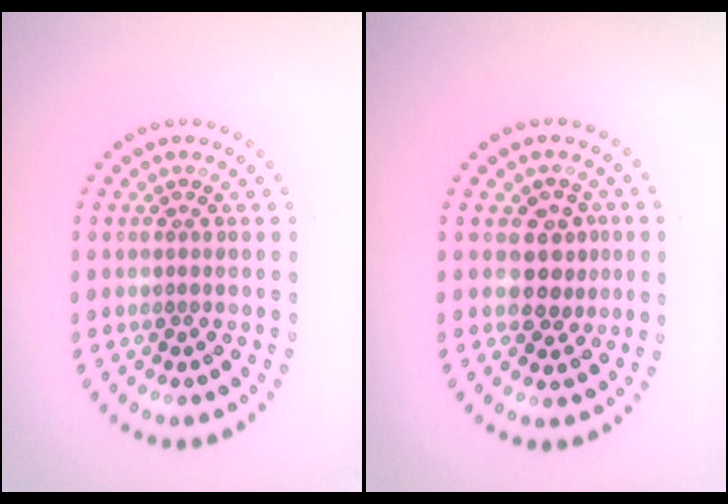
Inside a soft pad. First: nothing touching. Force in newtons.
{"total": 2.8, "press": 2.6, "slide": 1.0}